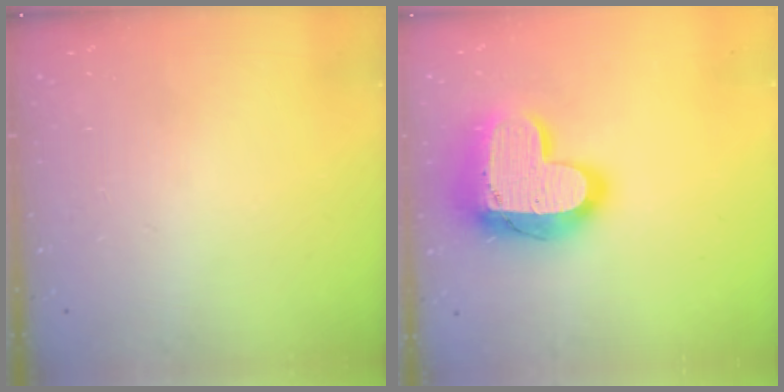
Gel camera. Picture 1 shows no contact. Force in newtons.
{"total": 20.0, "press": 20.0, "slide": 1.6}